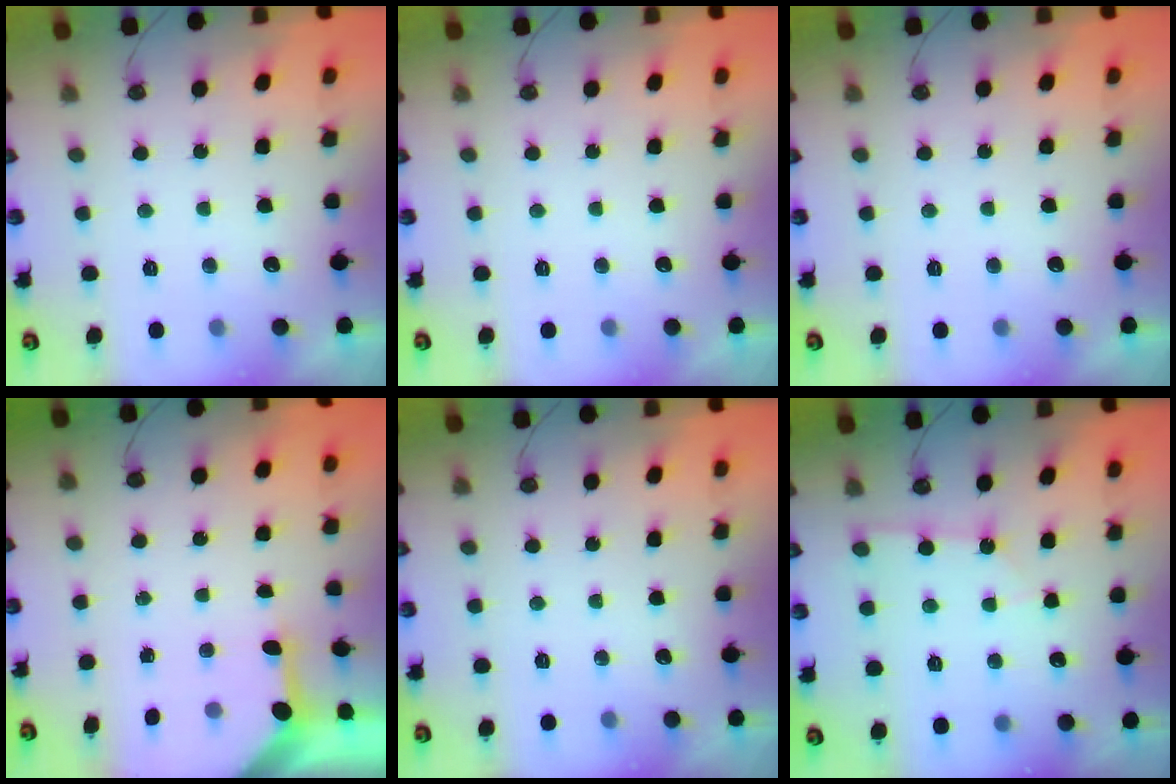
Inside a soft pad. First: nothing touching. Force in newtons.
{"total": 0.0}
{"total": 0.0}
{"total": 3.4, "press": 3.3, "slide": 0.3}
{"total": 0.0}
{"total": 2.2, "press": 2.2, "slide": 0.4}